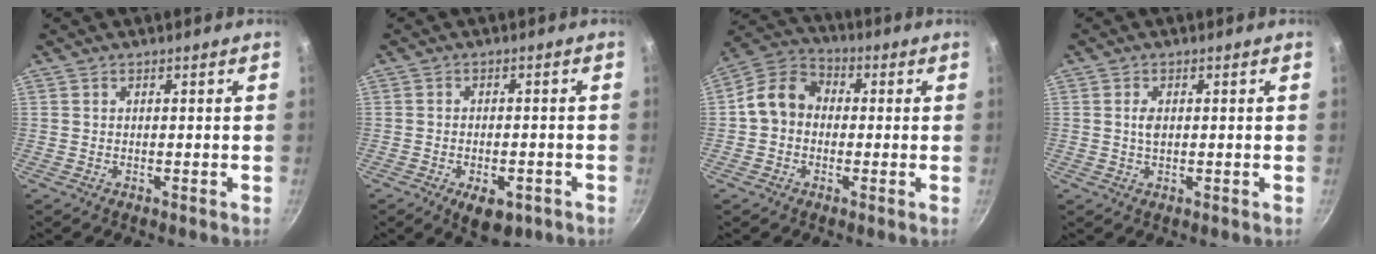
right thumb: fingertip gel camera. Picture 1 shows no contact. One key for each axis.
{"total": 6.6, "fx": -3.3, "fy": 3.4, "fz": 4.6, "tx": -0.059, "ty": 0.009, "tz": -0.041}
{"total": 9.7, "fx": -0.2, "fy": 7.9, "fz": 5.6, "tx": -0.087, "ty": 0.034, "tz": -0.019}
{"total": 2.1, "fx": 0.3, "fy": 1.2, "fz": 1.7, "tx": -0.031, "ty": -0.001, "tz": 0.007}